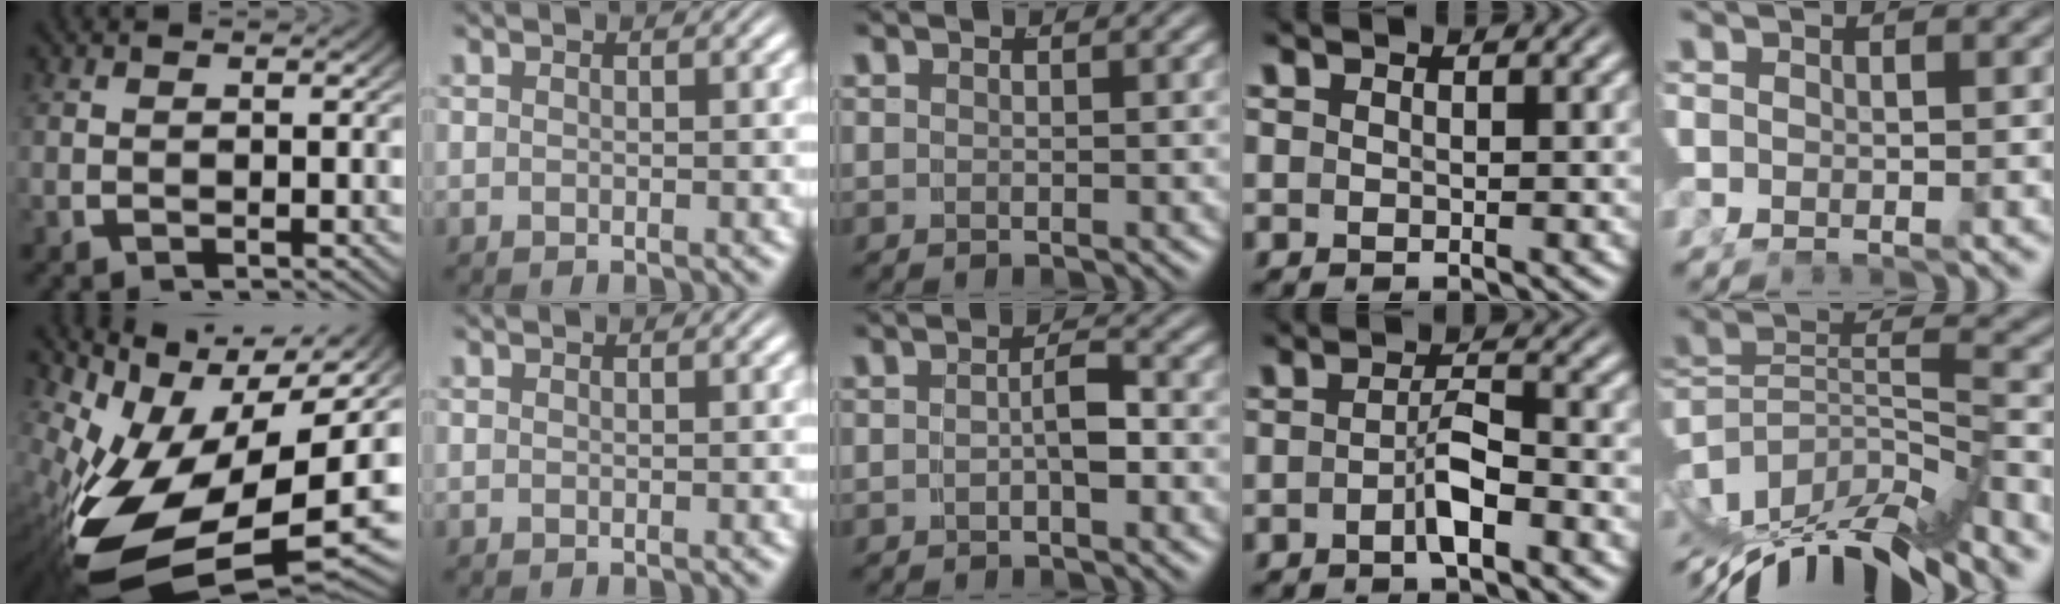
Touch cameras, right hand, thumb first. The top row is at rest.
{"thumb": {"total": 18.7, "force": [-1.4, 10.4, 15.4], "torque": [-0.306, -0.063, 0.014]}, "middle": {"total": 1.8, "force": [-0.8, 0.2, 1.6], "torque": [-0.022, -0.005, -0.009]}, "ring": {"total": 2.6, "force": [-1.5, 0.3, 2.1], "torque": [-0.026, -0.002, -0.025]}, "little": {"total": 11.1, "force": [-5.8, 5.9, 7.3], "torque": [-0.135, -0.035, -0.081]}}